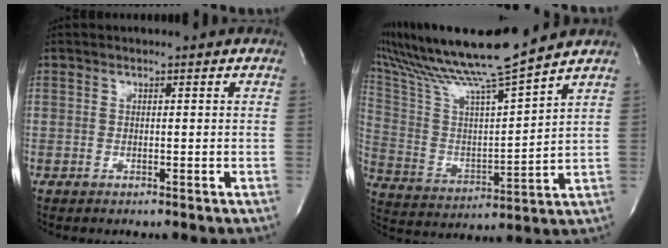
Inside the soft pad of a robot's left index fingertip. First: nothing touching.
{"total": 17.8, "force": [15.4, -1.3, 8.9], "torque": [-0.180, -0.009, 0.277]}